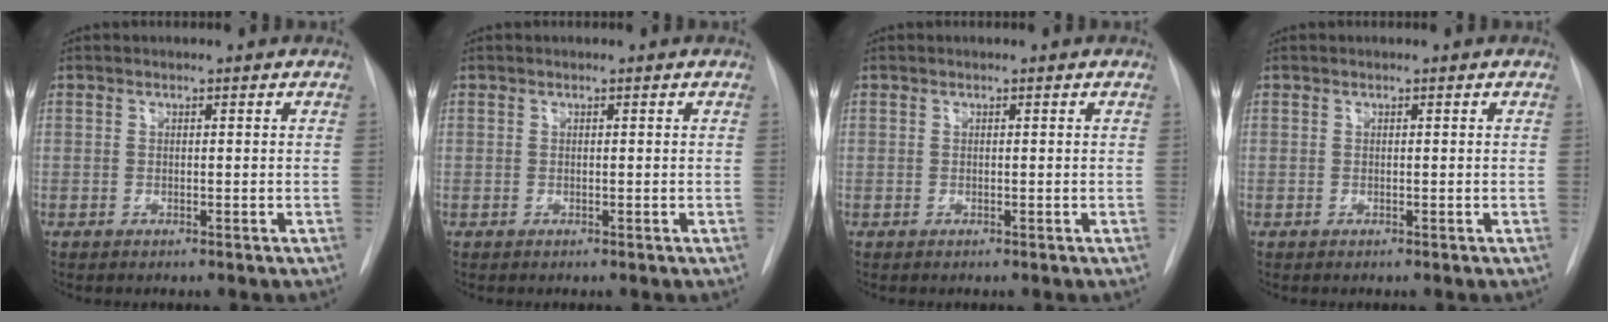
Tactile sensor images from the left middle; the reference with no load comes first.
{"total": 0.0}
{"total": 0.0}
{"total": 0.0}